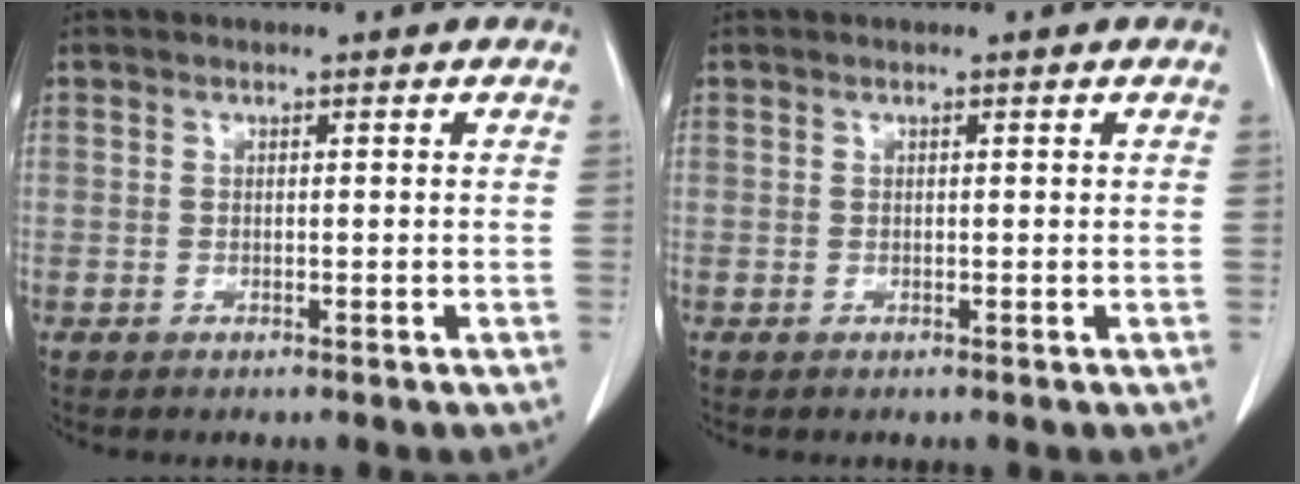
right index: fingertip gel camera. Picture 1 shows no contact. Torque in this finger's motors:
{"motor_torque": [-0.02, 0.07, 0.03, 0.01]}